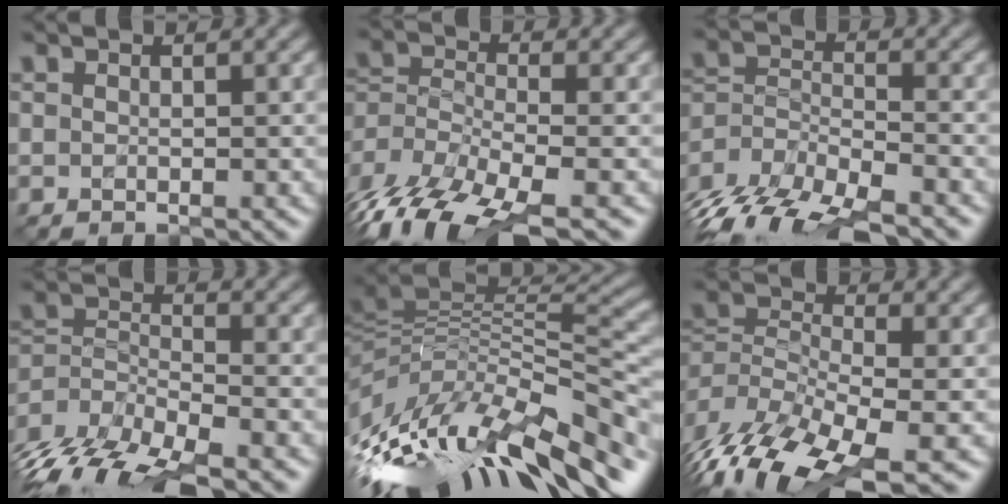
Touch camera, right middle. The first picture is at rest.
{"total": 12.7, "force": [-9.7, 4.6, 6.8], "torque": [-0.136, -0.027, -0.151]}
{"total": 11.2, "force": [-9.7, 3.7, 4.4], "torque": [-0.083, -0.012, -0.158]}
{"total": 10.1, "force": [-8.2, 3.1, 5.0], "torque": [-0.102, -0.019, -0.143]}
{"total": 14.5, "force": [-4.5, 5.4, 12.7], "torque": [-0.238, 0.016, -0.069]}
{"total": 11.0, "force": [-7.4, 4.1, 7.0], "torque": [-0.148, -0.012, -0.132]}